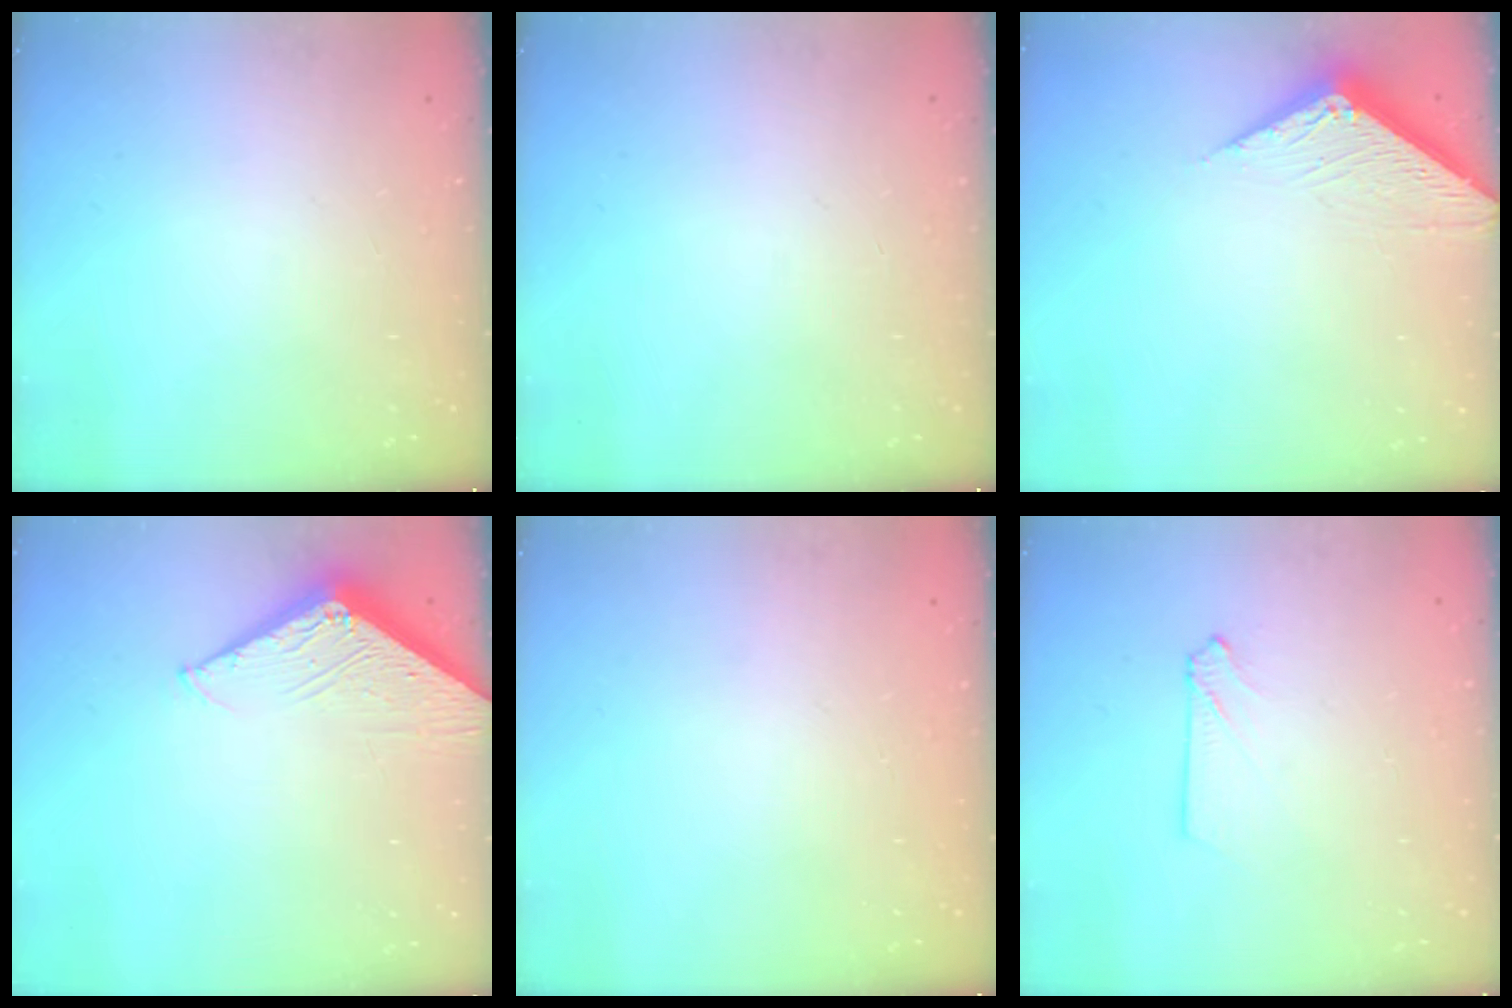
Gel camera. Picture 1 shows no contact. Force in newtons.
{"total": 0.0}
{"total": 6.0, "press": 6.0, "slide": 0.5}
{"total": 6.5, "press": 6.4, "slide": 0.6}
{"total": 0.0}
{"total": 2.4, "press": 2.4, "slide": 0.3}